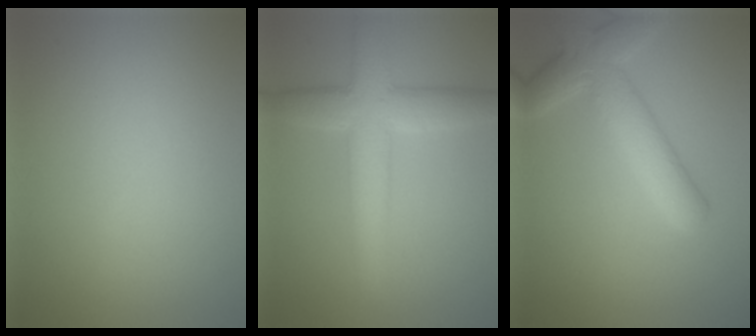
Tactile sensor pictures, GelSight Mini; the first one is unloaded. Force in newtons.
{"total": 5.8, "press": 5.8, "slide": 0.2}
{"total": 5.1, "press": 5.1, "slide": 0.2}